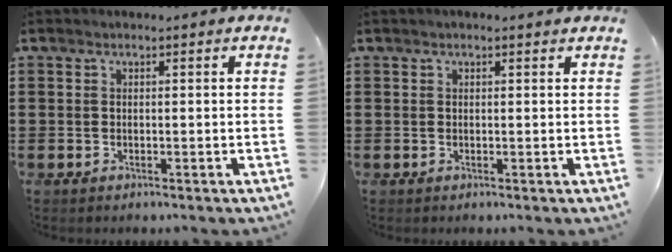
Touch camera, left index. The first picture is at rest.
{"total": 0.6, "force": [0.4, 0.1, 0.4], "torque": [-0.009, 0.001, 0.008]}